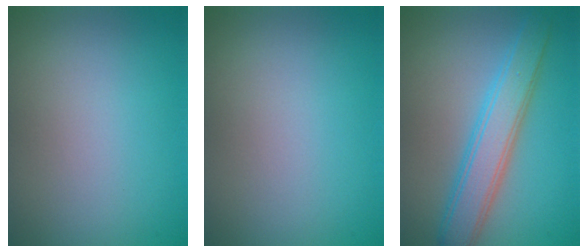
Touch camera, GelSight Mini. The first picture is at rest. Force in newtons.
{"total": 0.0}
{"total": 4.6, "press": 4.6, "slide": 0.1}